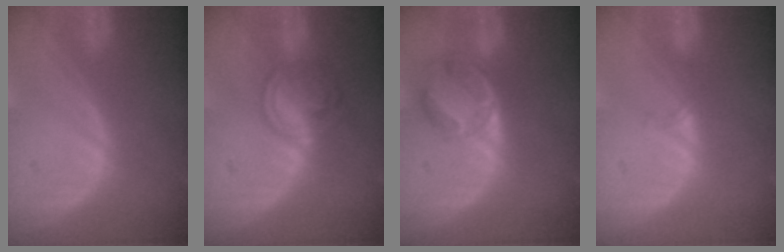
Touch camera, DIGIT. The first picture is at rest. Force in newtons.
{"total": 6.2, "press": 5.4, "slide": 3.0}
{"total": 7.0, "press": 6.0, "slide": 3.6}
{"total": 1.3, "press": 1.0, "slide": 0.9}